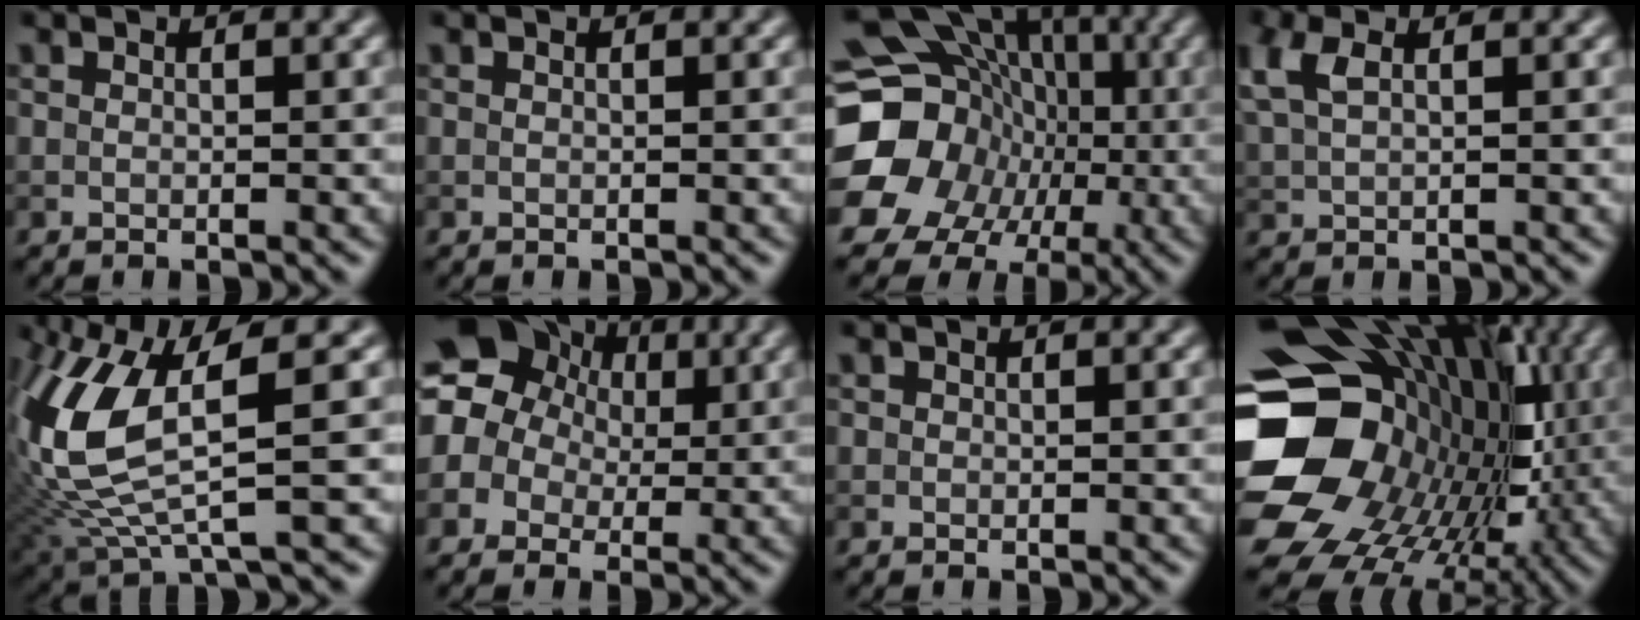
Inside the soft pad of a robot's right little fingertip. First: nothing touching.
{"total": 0.0}
{"total": 20.2, "force": [-3.8, 17.8, 8.6], "torque": [-0.165, -0.015, -0.094]}
{"total": 3.1, "force": [1.2, 1.5, 2.4], "torque": [-0.070, 0.008, 0.027]}
{"total": 9.5, "force": [1.2, 3.2, 8.9], "torque": [-0.218, -0.014, 0.027]}
{"total": 11.8, "force": [3.7, 10.1, 5.0], "torque": [-0.117, 0.035, 0.035]}
{"total": 0.0}
{"total": 21.4, "force": [-1.7, 18.1, 11.3], "torque": [-0.193, -0.023, -0.052]}